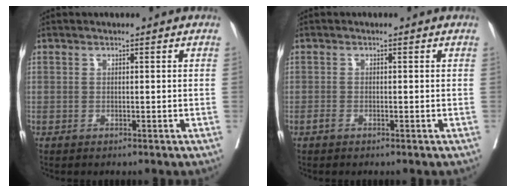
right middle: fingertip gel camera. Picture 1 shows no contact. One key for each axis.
{"total": 0.7, "fx": -0.5, "fy": 0.3, "fz": 0.4, "tx": -0.006, "ty": 0.002, "tz": -0.009}